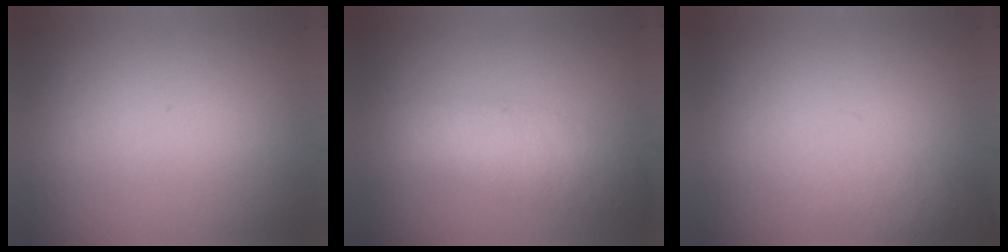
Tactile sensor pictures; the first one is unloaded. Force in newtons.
{"total": 2.2}
{"total": 1.3}